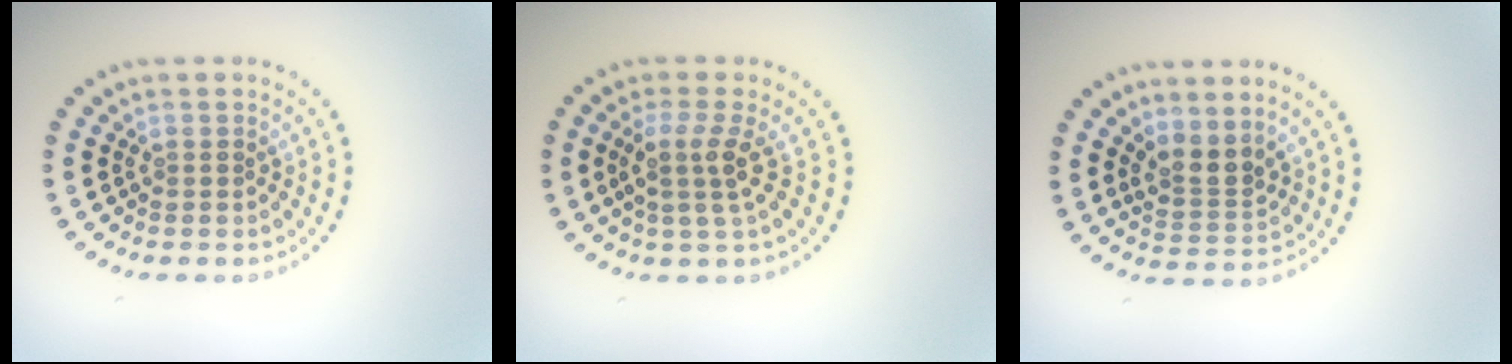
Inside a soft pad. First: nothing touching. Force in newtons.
{"total": 2.7, "press": 2.1, "slide": 1.8}
{"total": 2.6, "press": 1.9, "slide": 1.7}